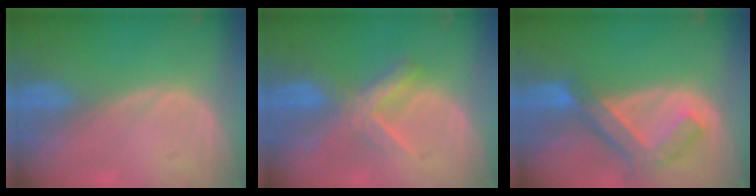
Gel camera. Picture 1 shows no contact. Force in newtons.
{"total": 6.0, "press": 5.9, "slide": 1.1}
{"total": 7.5, "press": 6.5, "slide": 3.8}